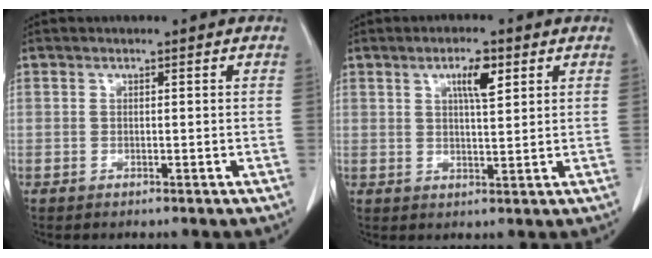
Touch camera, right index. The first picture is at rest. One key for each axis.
{"total": 4.6, "fx": 2.2, "fy": 1.0, "fz": 3.9, "tx": -0.071, "ty": 0.000, "tz": 0.037}